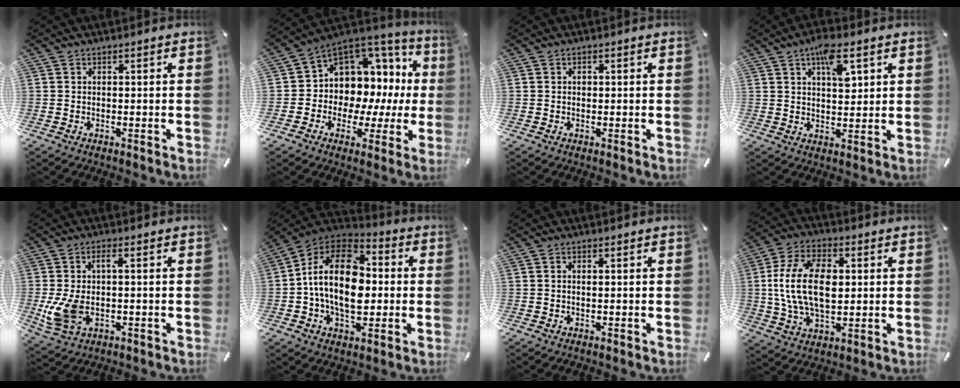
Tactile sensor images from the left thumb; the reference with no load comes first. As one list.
[{"total": 8.2, "force": [3.0, 7.4, 1.9], "torque": [-0.035, -0.065, 0.060]}, {"total": 0.7, "force": [0.1, 0.6, 0.3], "torque": [-0.006, 0.002, 0.000]}, {"total": 8.7, "force": [4.0, 4.3, 6.4], "torque": [-0.086, -0.014, 0.064]}, {"total": 8.2, "force": [-0.7, 4.4, 6.8], "torque": [-0.150, -0.003, -0.010]}, {"total": 18.8, "force": [-0.8, 12.5, 14.0], "torque": [-0.280, 0.010, -0.023]}, {"total": 0.7, "force": [0.1, 0.3, 0.6], "torque": [-0.013, 0.002, 0.000]}, {"total": 16.0, "force": [1.3, 10.1, 12.4], "torque": [-0.262, 0.009, 0.022]}]